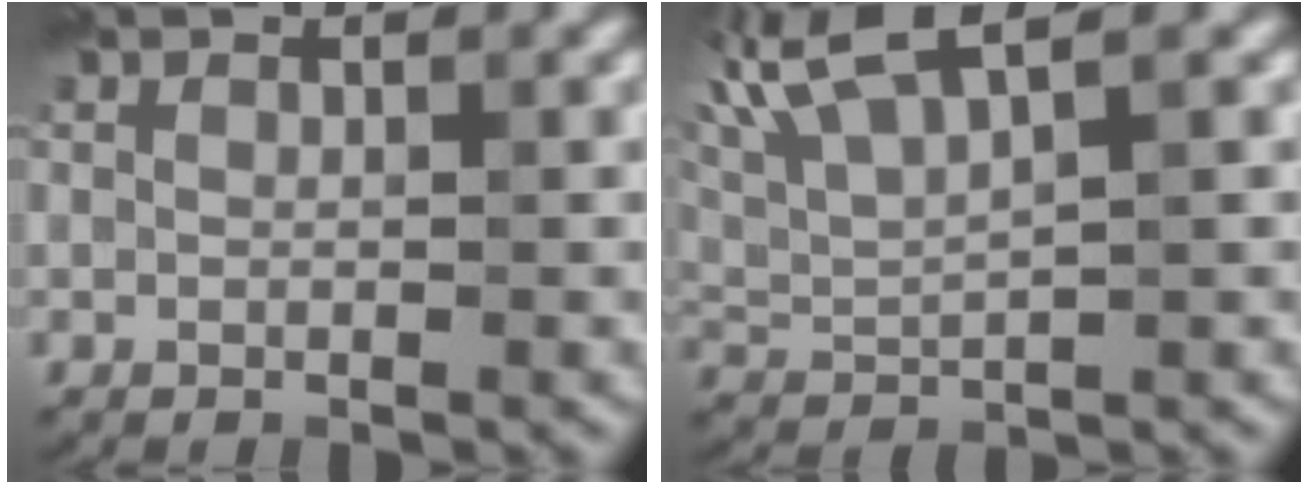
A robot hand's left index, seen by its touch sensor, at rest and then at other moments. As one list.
[{"total": 5.7, "force": [3.5, 1.3, 4.3], "torque": [-0.098, 0.023, 0.076]}]